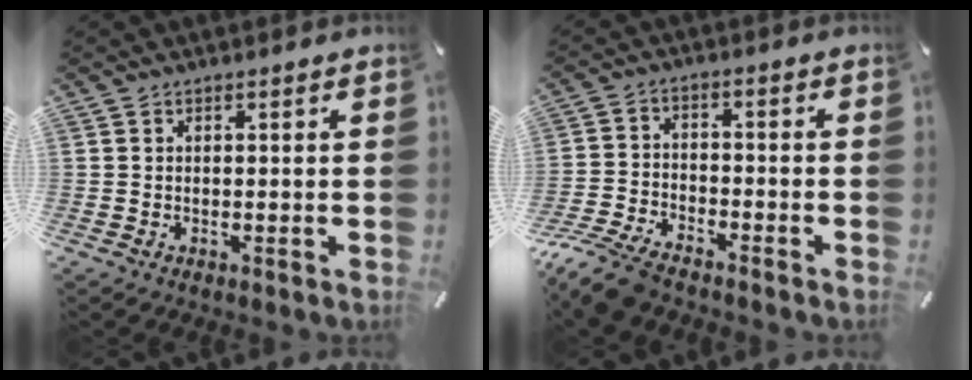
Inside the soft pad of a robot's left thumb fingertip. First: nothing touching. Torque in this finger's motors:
{"motor_torque": [-0.30, 0.51, 0.13, 0.13, 0.03]}